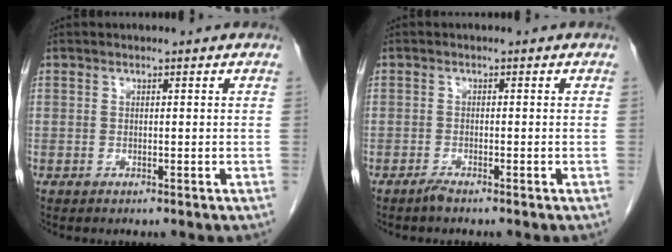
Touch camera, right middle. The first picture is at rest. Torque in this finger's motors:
{"motor_torque": [-0.18, 0.23, 0.00, -0.01]}